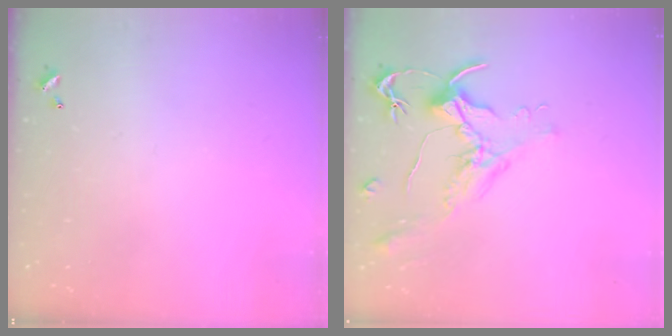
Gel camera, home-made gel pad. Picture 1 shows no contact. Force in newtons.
{"total": 1.6, "press": 1.4, "slide": 0.7}